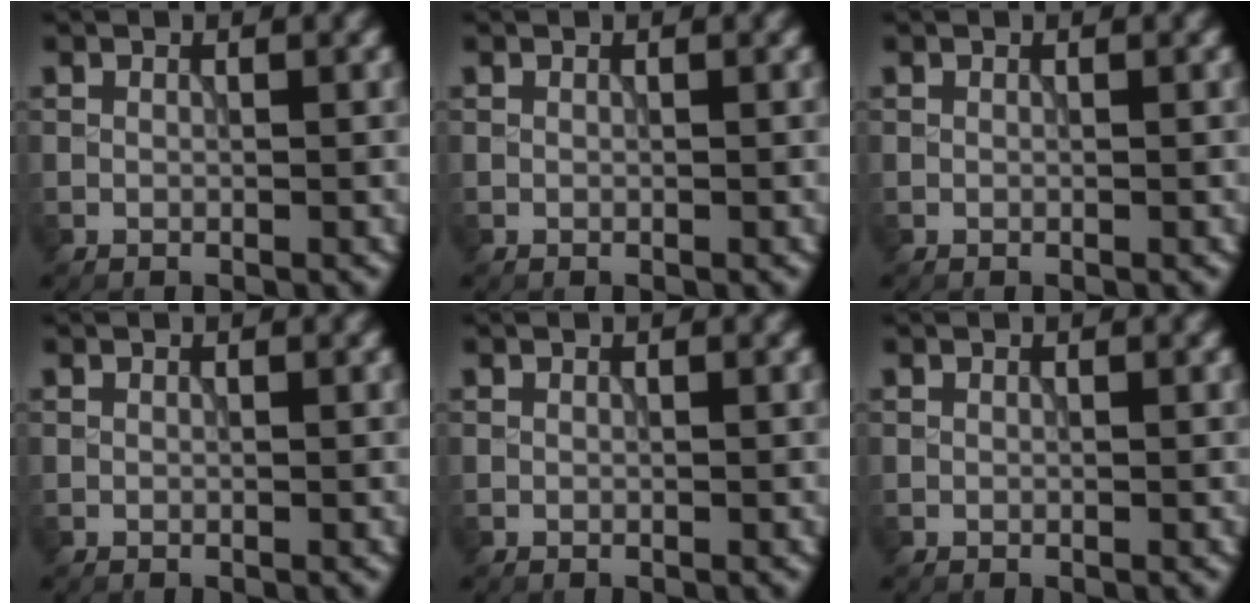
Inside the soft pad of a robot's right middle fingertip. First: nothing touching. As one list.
[{"total": 0.0}, {"total": 0.0}, {"total": 0.0}, {"total": 0.0}, {"total": 0.0}]